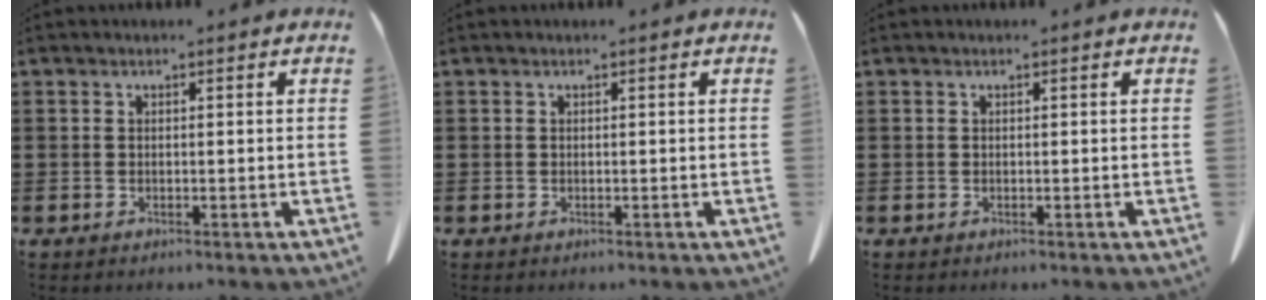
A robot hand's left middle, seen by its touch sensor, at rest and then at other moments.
{"total": 0.0}
{"total": 0.0}